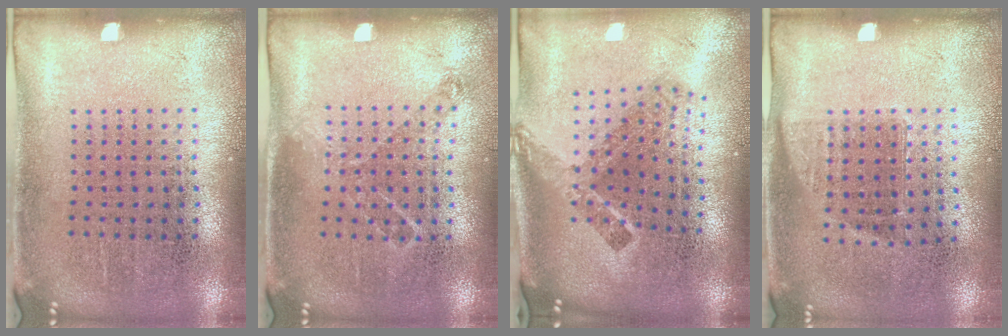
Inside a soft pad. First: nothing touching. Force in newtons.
{"total": 0.9, "press": 0.8, "slide": 0.2}
{"total": 2.3, "press": 1.5, "slide": 1.7}
{"total": 0.9, "press": 0.7, "slide": 0.5}